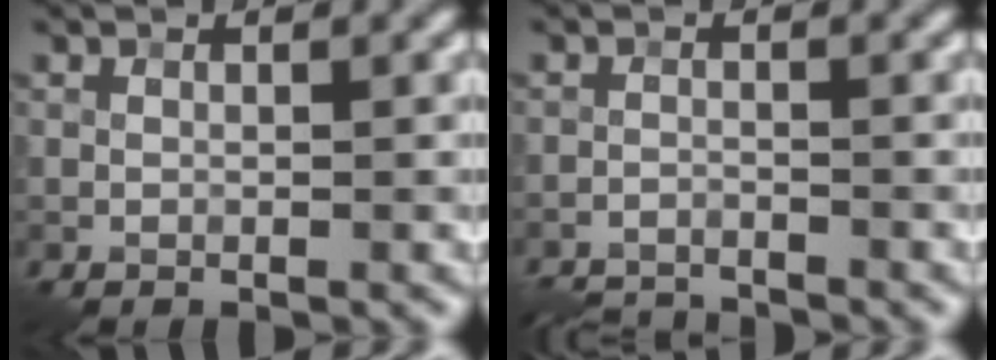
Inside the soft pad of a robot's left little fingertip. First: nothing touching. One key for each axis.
{"total": 4.7, "fx": -4.6, "fy": 0.5, "fz": 0.8, "tx": -0.022, "ty": -0.017, "tz": -0.078}